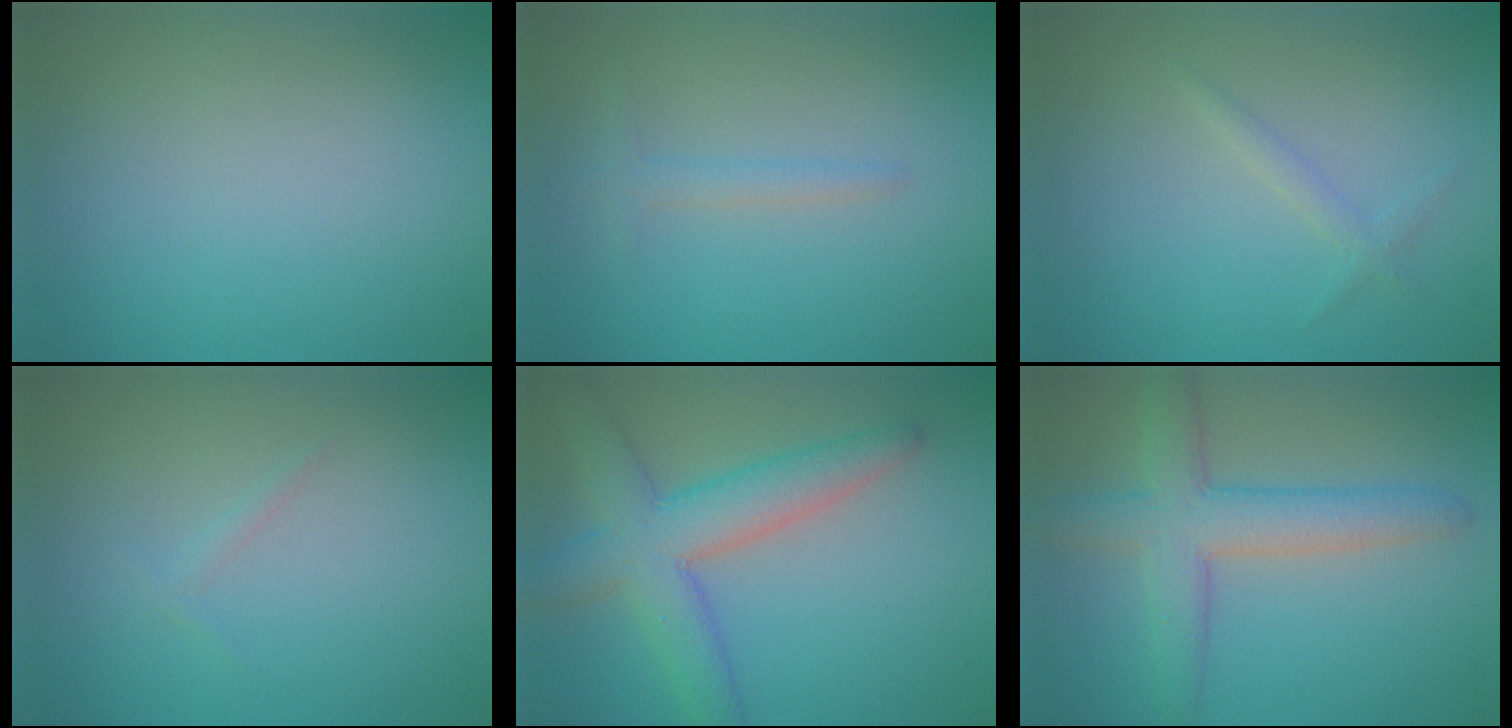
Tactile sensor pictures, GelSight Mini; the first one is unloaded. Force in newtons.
{"total": 1.3, "press": 1.3, "slide": 0.1}
{"total": 1.1, "press": 1.1, "slide": 0.1}
{"total": 0.5, "press": 0.5, "slide": 0.1}
{"total": 6.3, "press": 6.3, "slide": 0.2}
{"total": 5.2, "press": 5.2, "slide": 0.1}